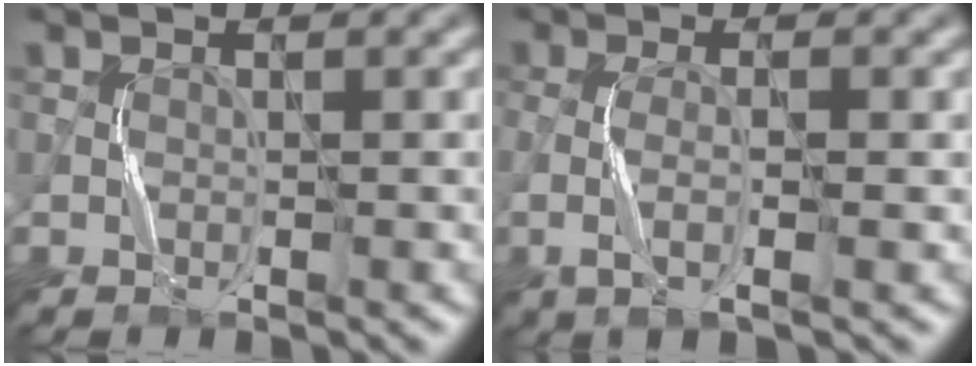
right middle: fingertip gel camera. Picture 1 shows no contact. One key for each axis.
{"total": 2.9, "fx": -0.3, "fy": 0.7, "fz": 2.8, "tx": -0.063, "ty": -0.010, "tz": -0.007}